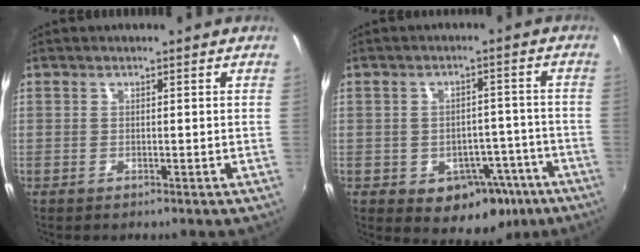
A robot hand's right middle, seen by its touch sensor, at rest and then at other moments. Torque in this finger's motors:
{"motor_torque": [0.74, -0.77, 0.66, 0.21]}